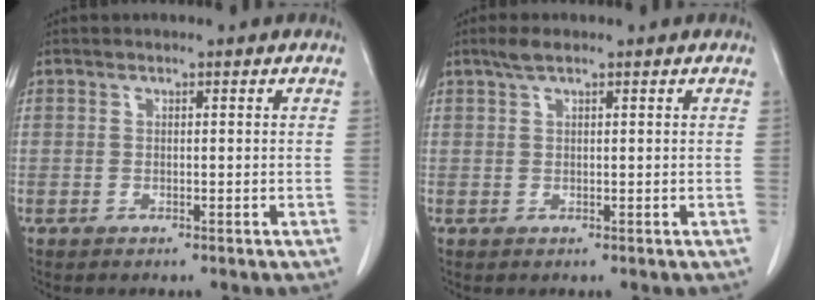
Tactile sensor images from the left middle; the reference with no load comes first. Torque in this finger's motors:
{"motor_torque": [0.43, -0.41, -0.02, 0.03]}